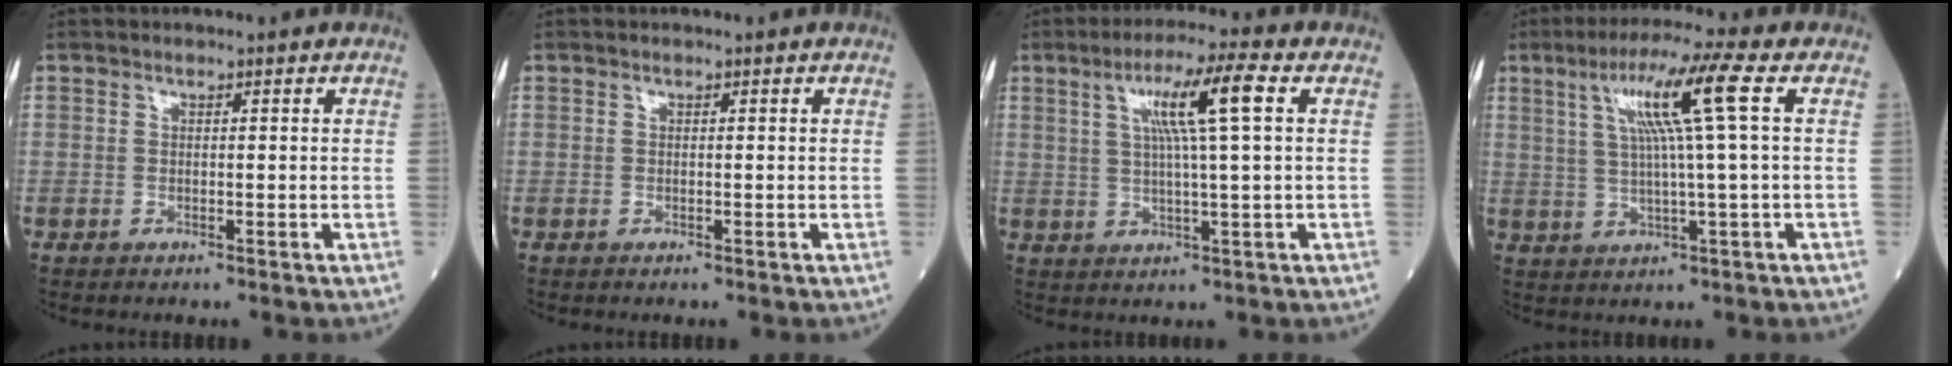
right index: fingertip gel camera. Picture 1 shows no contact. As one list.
[{"total": 0.0}, {"total": 8.9, "force": [2.7, -0.6, 8.5], "torque": [-0.151, 0.010, 0.046]}, {"total": 10.0, "force": [3.1, -1.5, 9.3], "torque": [-0.165, 0.016, 0.058]}]